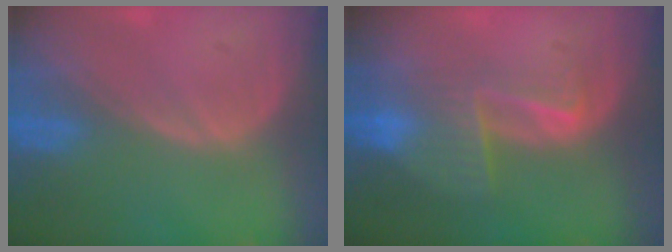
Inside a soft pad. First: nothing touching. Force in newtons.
{"total": 6.6, "press": 5.6, "slide": 3.6}